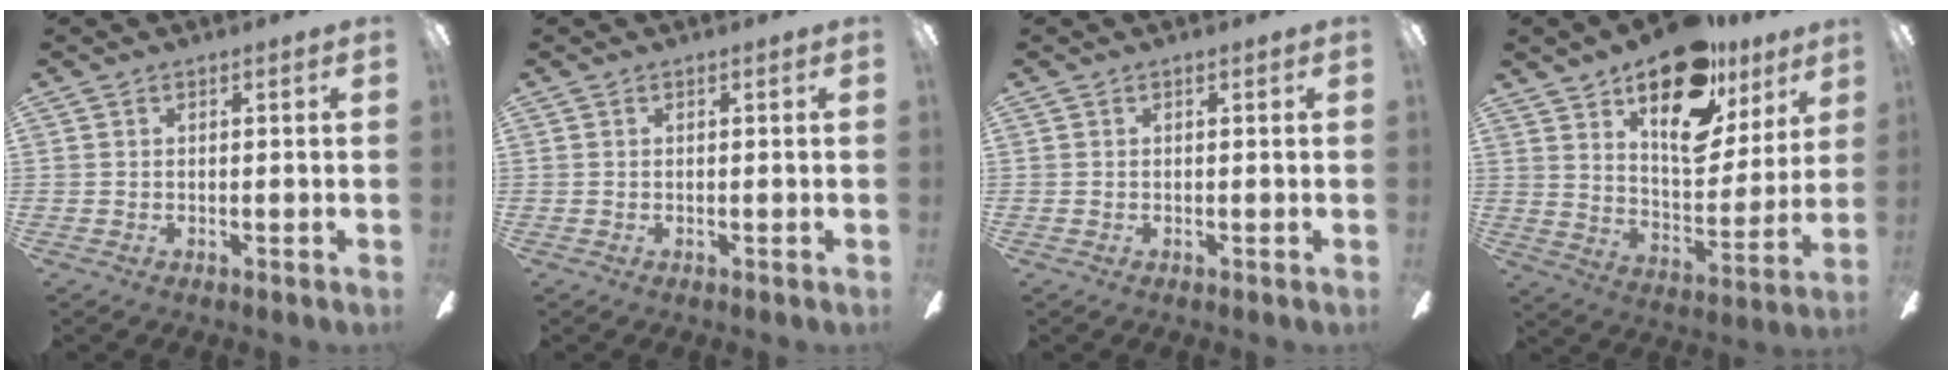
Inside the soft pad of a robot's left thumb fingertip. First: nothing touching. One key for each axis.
{"total": 0.0}
{"total": 0.0}
{"total": 22.6, "fx": 14.5, "fy": 10.8, "fz": 13.5, "tx": -0.190, "ty": -0.084, "tz": 0.246}